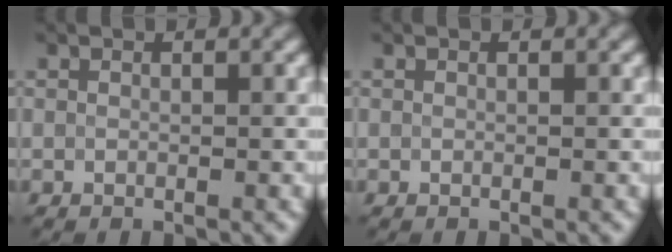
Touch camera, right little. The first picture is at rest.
{"total": 0.0}